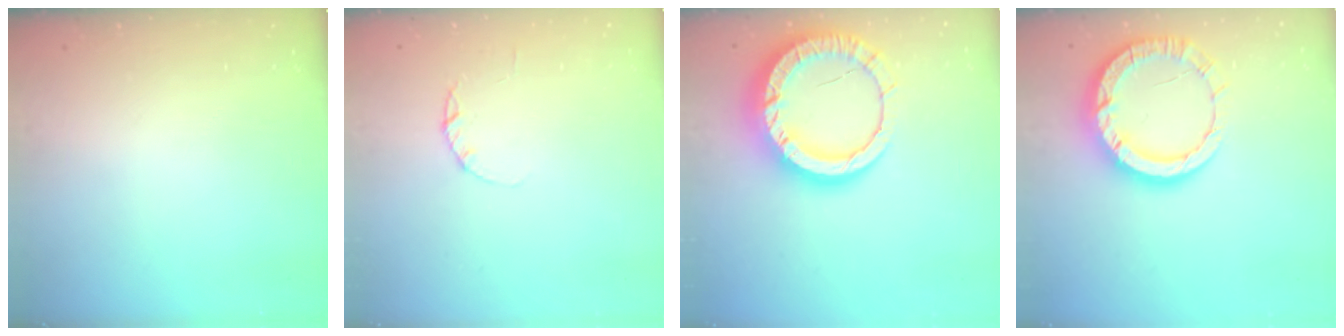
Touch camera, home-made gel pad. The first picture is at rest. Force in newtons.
{"total": 2.2, "press": 2.2, "slide": 0.4}
{"total": 19.3, "press": 19.2, "slide": 1.7}
{"total": 13.6, "press": 13.5, "slide": 1.4}